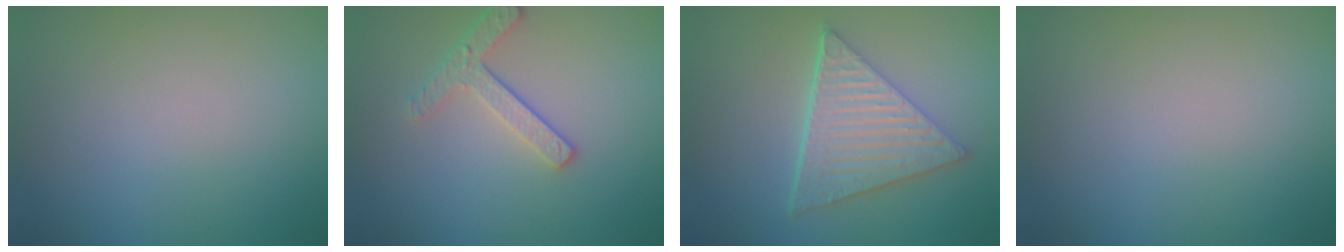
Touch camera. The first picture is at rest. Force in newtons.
{"total": 2.4, "press": 2.3, "slide": 0.9}
{"total": 5.9, "press": 4.3, "slide": 4.0}
{"total": 0.0}